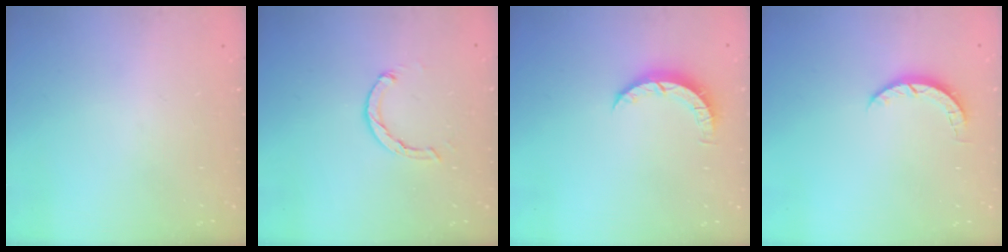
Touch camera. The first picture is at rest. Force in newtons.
{"total": 2.1, "press": 2.1, "slide": 0.3}
{"total": 4.1, "press": 4.1, "slide": 0.4}
{"total": 3.1, "press": 3.0, "slide": 0.4}